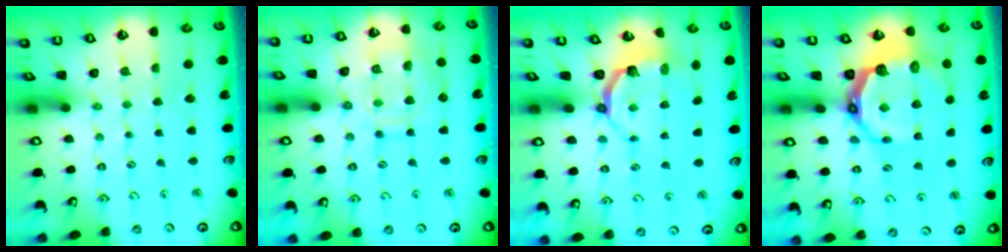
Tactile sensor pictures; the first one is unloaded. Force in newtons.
{"total": 12.8, "press": 12.8, "slide": 1.1}
{"total": 5.1, "press": 3.6, "slide": 3.6}
{"total": 11.4, "press": 10.1, "slide": 5.4}